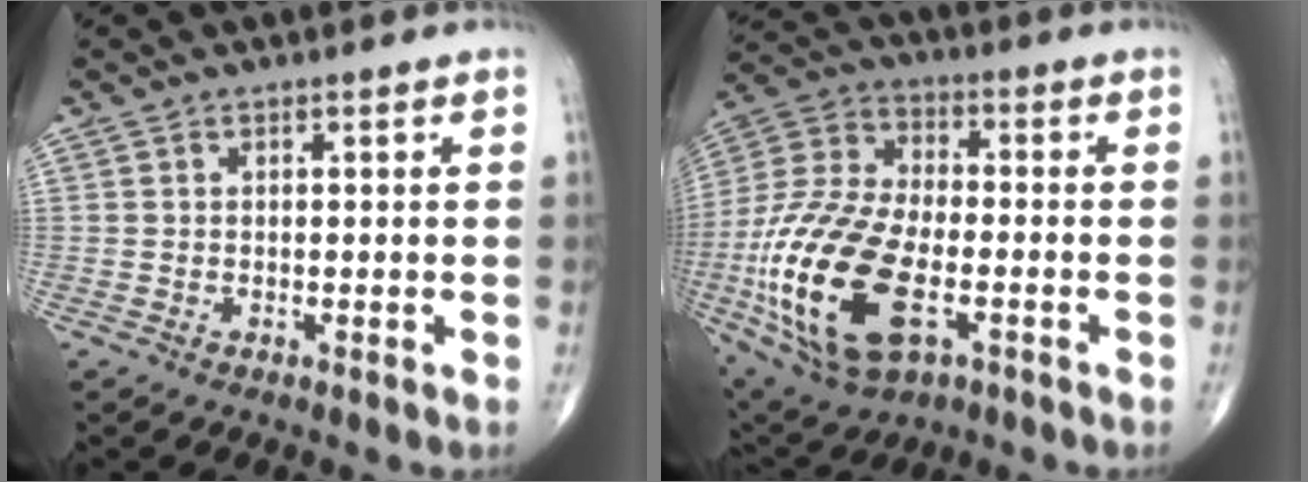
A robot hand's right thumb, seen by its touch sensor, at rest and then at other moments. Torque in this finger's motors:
{"motor_torque": [1.33, 0.73, 2.39, -0.38, 0.76]}